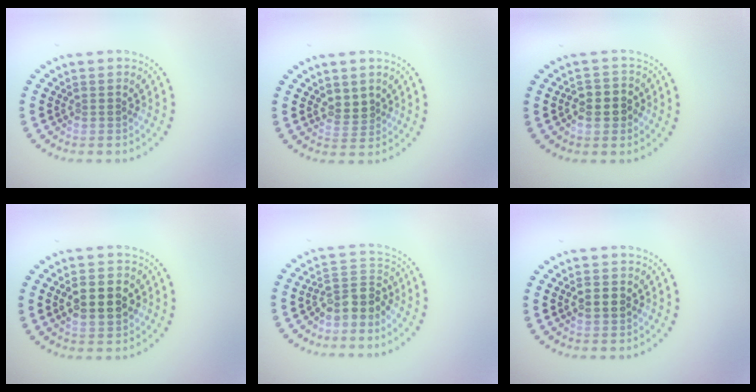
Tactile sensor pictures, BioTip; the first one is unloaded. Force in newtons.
{"total": 1.8, "press": 1.6, "slide": 0.9}
{"total": 2.7, "press": 2.6, "slide": 0.8}
{"total": 4.6, "press": 4.6, "slide": 0.3}
{"total": 3.3, "press": 2.6, "slide": 2.0}
{"total": 2.5, "press": 2.5, "slide": 0.3}